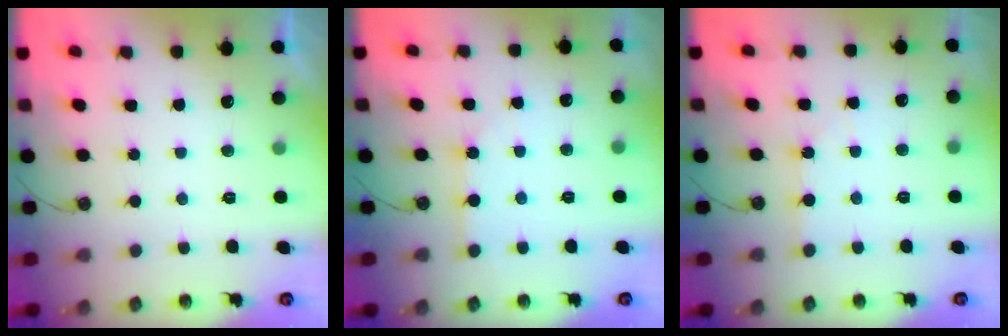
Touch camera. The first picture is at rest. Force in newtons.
{"total": 2.5, "press": 2.5, "slide": 0.3}
{"total": 3.2, "press": 3.2, "slide": 0.4}